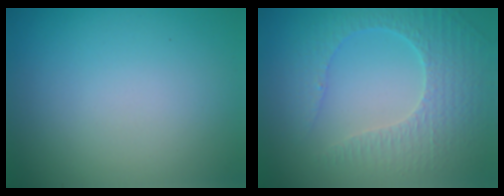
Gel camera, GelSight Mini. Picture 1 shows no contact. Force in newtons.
{"total": 4.5, "press": 3.3, "slide": 3.1}